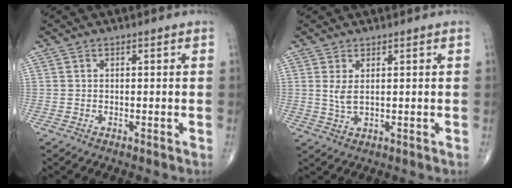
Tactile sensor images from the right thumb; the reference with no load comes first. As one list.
[{"total": 2.7, "force": [0.9, 1.0, 2.4], "torque": [-0.053, -0.007, 0.024]}]